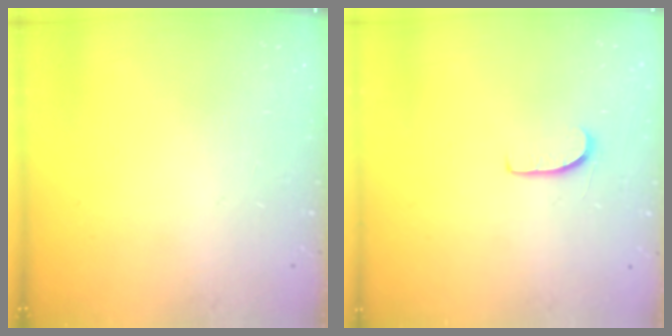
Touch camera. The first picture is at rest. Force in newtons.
{"total": 5.9, "press": 5.9, "slide": 0.4}